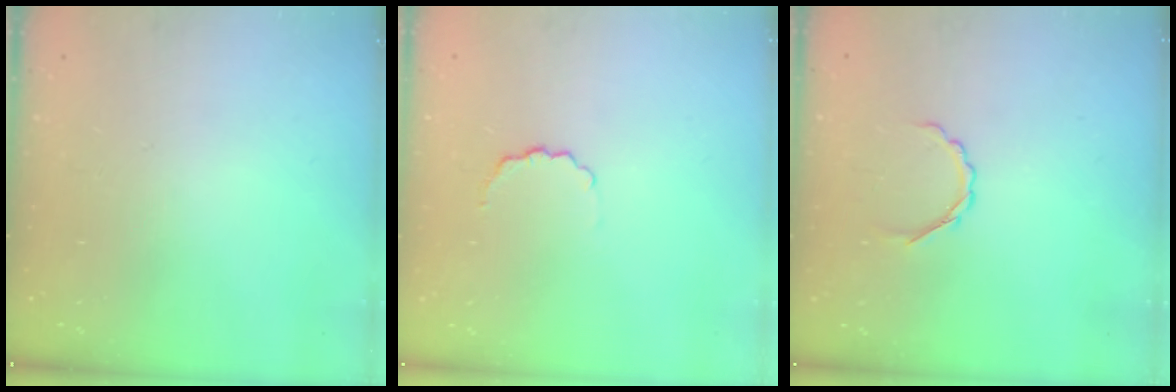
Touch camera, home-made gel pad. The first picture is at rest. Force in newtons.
{"total": 3.2, "press": 3.1, "slide": 1.0}
{"total": 3.6, "press": 3.5, "slide": 0.9}